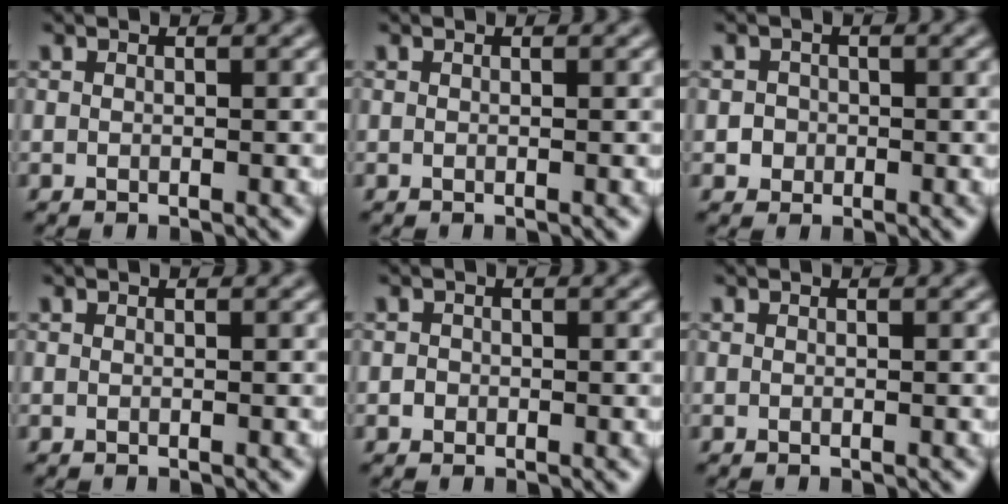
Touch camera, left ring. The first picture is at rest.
{"total": 0.0}
{"total": 1.6, "force": [-0.1, 1.6, 0.3], "torque": [0.015, 0.001, -0.004]}
{"total": 0.0}
{"total": 0.8, "force": [-0.2, 0.7, 0.1], "torque": [0.004, -0.002, -0.006]}
{"total": 0.0}